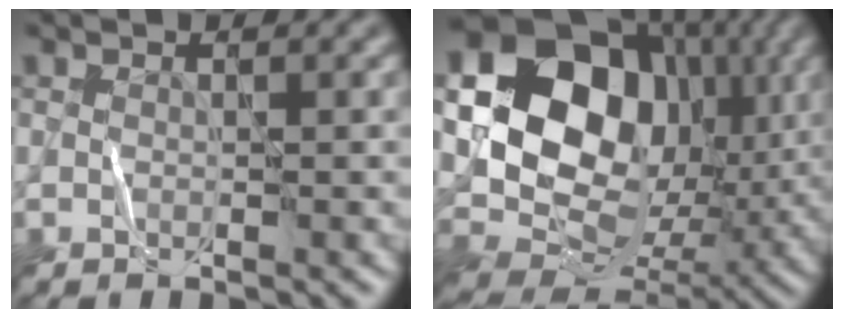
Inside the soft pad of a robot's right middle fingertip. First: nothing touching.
{"total": 17.3, "force": [3.8, 13.8, 9.8], "torque": [-0.176, 0.003, 0.083]}